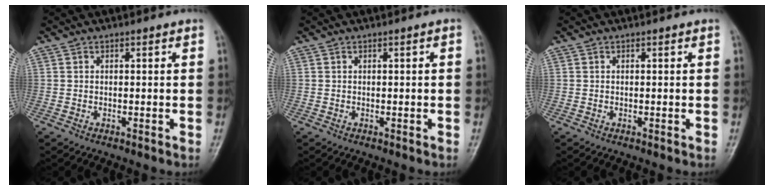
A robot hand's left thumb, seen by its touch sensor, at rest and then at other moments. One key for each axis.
{"total": 0.6, "fx": -0.1, "fy": 0.1, "fz": 0.6, "tx": -0.008, "ty": 0.002, "tz": 0.001}
{"total": 0.0}